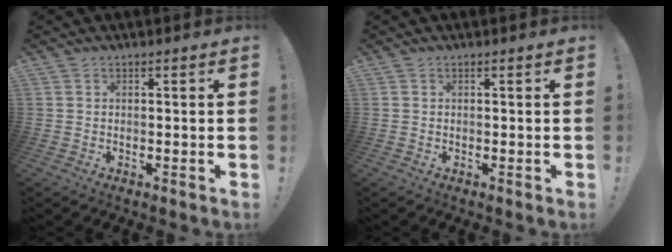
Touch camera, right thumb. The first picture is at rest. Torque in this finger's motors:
{"motor_torque": [0.10, 0.07, 0.34, -0.12, -0.07]}